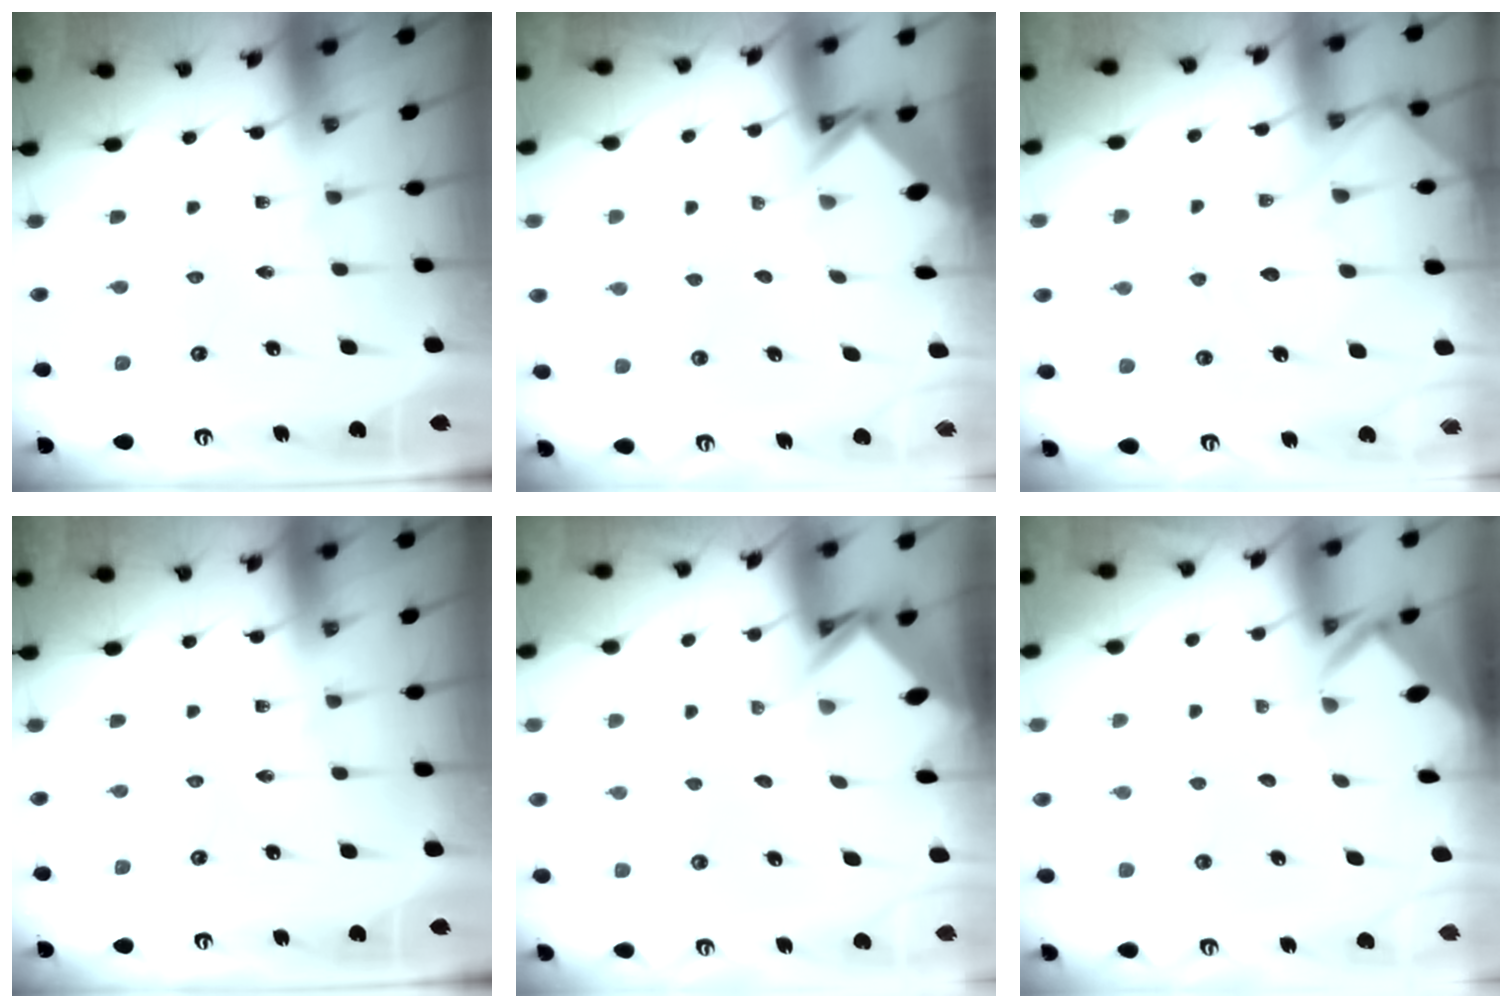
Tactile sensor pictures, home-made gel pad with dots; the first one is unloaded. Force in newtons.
{"total": 3.8, "press": 3.8, "slide": 0.2}
{"total": 11.4, "press": 11.3, "slide": 1.1}
{"total": 0.0}
{"total": 3.8, "press": 3.8, "slide": 0.3}
{"total": 3.2, "press": 3.2, "slide": 0.2}